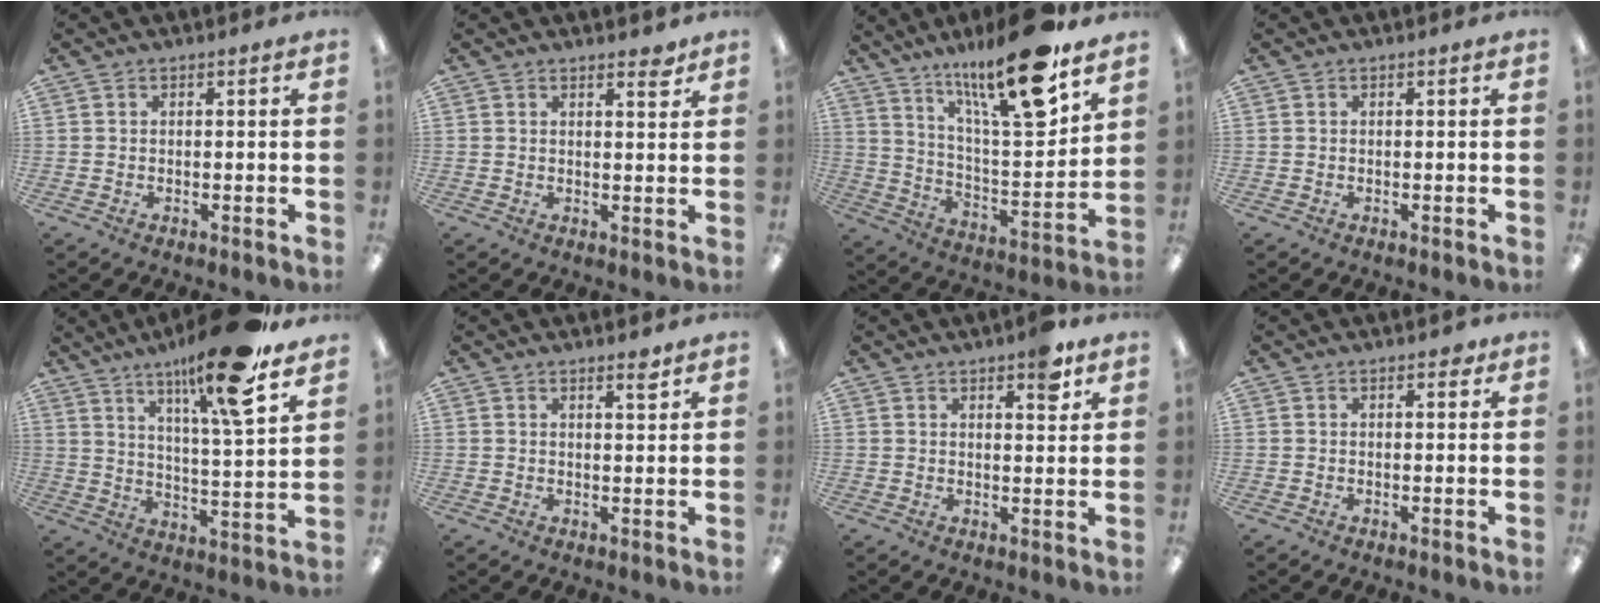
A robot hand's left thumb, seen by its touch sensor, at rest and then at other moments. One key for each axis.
{"total": 2.7, "fx": 2.2, "fy": 0.7, "fz": 1.3, "tx": -0.006, "ty": -0.013, "tz": 0.034}
{"total": 21.0, "fx": 14.8, "fy": 4.4, "fz": 14.3, "tx": -0.237, "ty": -0.092, "tz": 0.237}
{"total": 0.0}
{"total": 17.0, "fx": 12.4, "fy": 1.7, "fz": 11.5, "tx": -0.197, "ty": -0.067, "tz": 0.191}
{"total": 2.7, "fx": 2.1, "fy": 0.4, "fz": 1.6, "tx": -0.011, "ty": -0.012, "tz": 0.032}
{"total": 5.8, "fx": 3.9, "fy": 2.0, "fz": 3.9, "tx": -0.037, "ty": -0.020, "tz": 0.059}
{"total": 1.6, "fx": 0.9, "fy": 0.8, "fz": 1.1, "tx": -0.007, "ty": -0.003, "tz": 0.011}